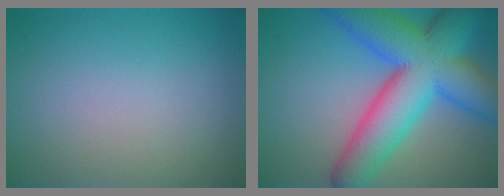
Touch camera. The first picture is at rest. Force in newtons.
{"total": 12.8, "press": 12.8, "slide": 0.5}